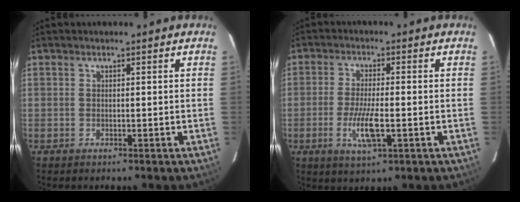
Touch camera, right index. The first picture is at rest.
{"total": 6.3, "force": [-1.8, 1.1, 6.0], "torque": [-0.121, -0.011, -0.031]}